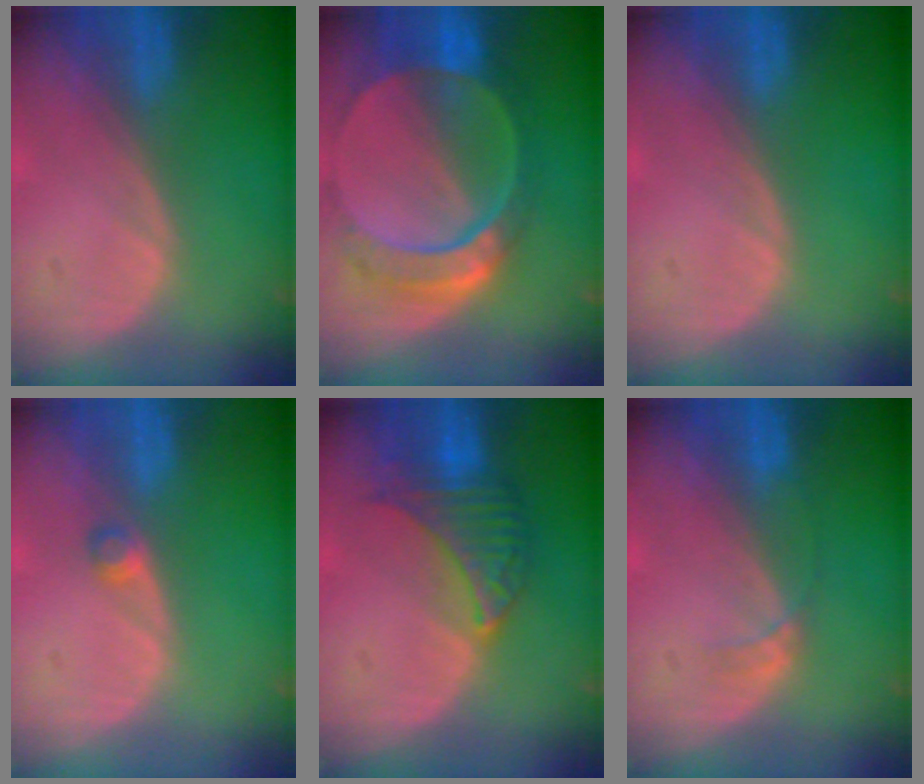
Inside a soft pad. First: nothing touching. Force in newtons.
{"total": 10.1, "press": 8.6, "slide": 5.4}
{"total": 0.0}
{"total": 1.6, "press": 1.4, "slide": 0.8}
{"total": 6.5, "press": 6.4, "slide": 0.6}
{"total": 1.3, "press": 1.3, "slide": 0.1}